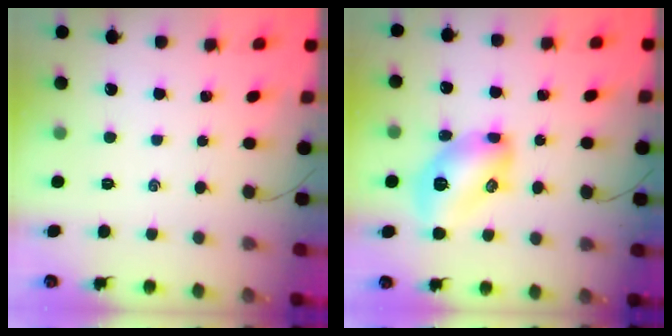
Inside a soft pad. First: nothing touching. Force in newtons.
{"total": 11.7, "press": 11.7, "slide": 0.8}